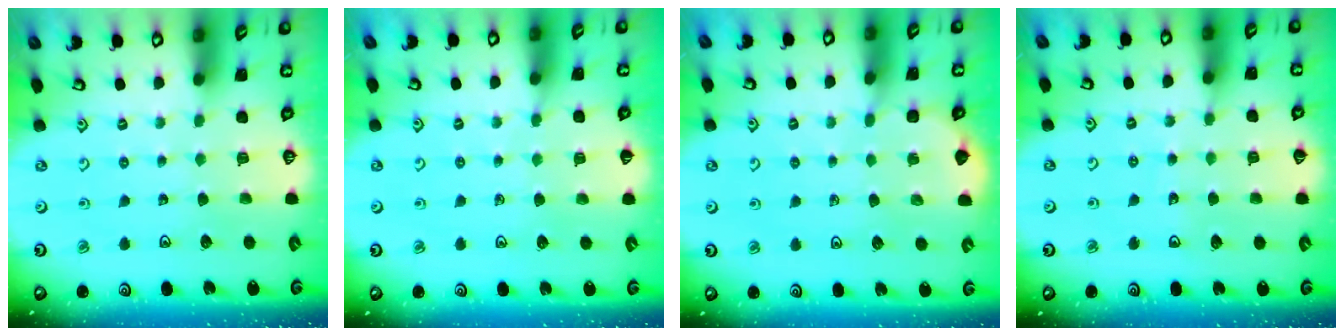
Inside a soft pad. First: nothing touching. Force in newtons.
{"total": 2.7, "press": 2.7, "slide": 0.4}
{"total": 2.3, "press": 2.3, "slide": 0.2}
{"total": 3.8, "press": 3.8, "slide": 0.4}